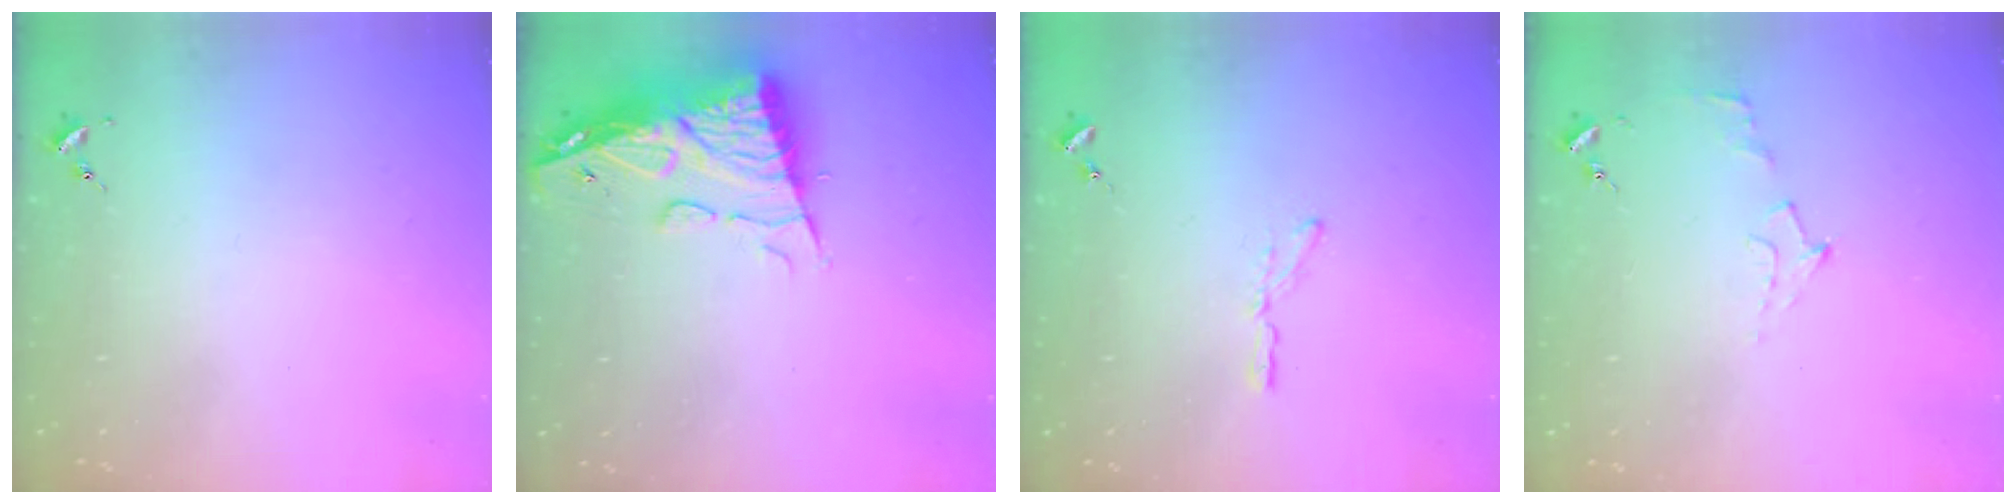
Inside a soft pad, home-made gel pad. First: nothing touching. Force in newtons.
{"total": 13.2, "press": 13.1, "slide": 1.4}
{"total": 3.1, "press": 3.1, "slide": 0.3}
{"total": 5.5, "press": 5.5, "slide": 0.7}